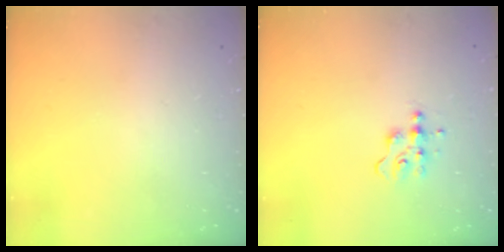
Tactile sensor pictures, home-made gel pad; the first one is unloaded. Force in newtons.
{"total": 4.5, "press": 4.4, "slide": 0.4}